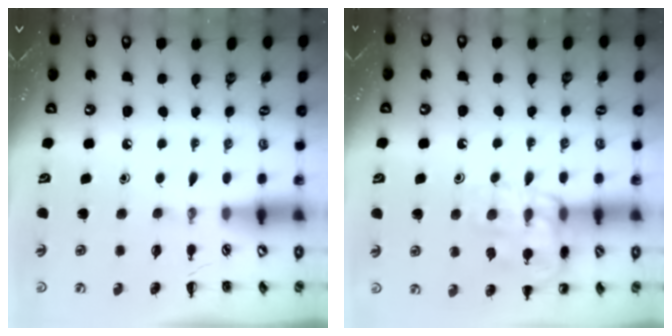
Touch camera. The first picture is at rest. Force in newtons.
{"total": 14.1, "press": 14.1, "slide": 1.1}